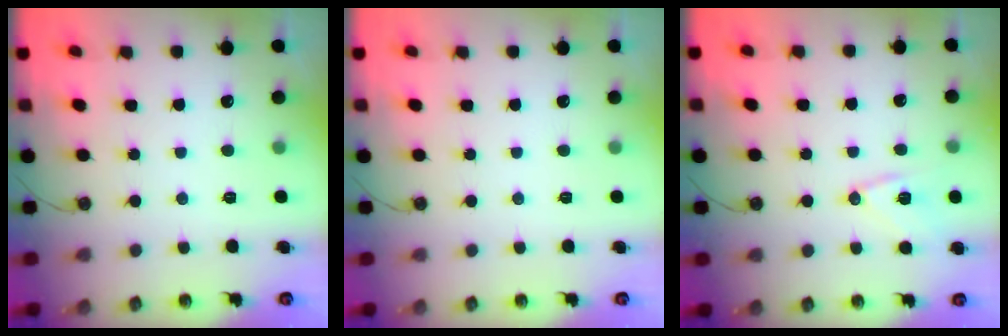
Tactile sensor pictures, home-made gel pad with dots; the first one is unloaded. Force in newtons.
{"total": 0.0}
{"total": 10.5, "press": 10.4, "slide": 1.2}